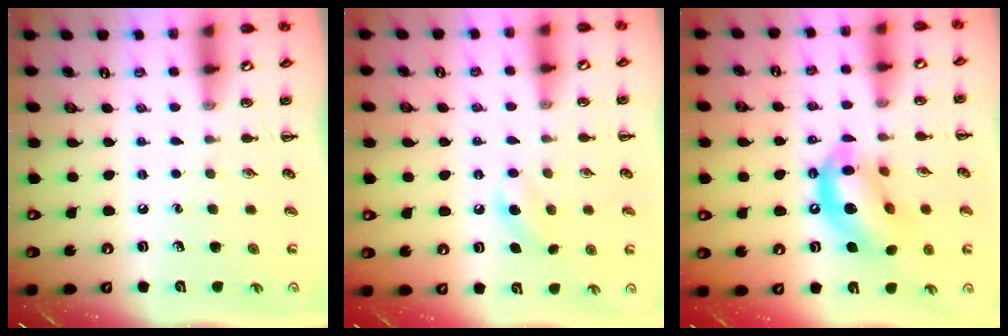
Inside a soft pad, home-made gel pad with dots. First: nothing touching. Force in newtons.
{"total": 7.6, "press": 7.3, "slide": 2.0}
{"total": 14.2, "press": 13.7, "slide": 3.7}